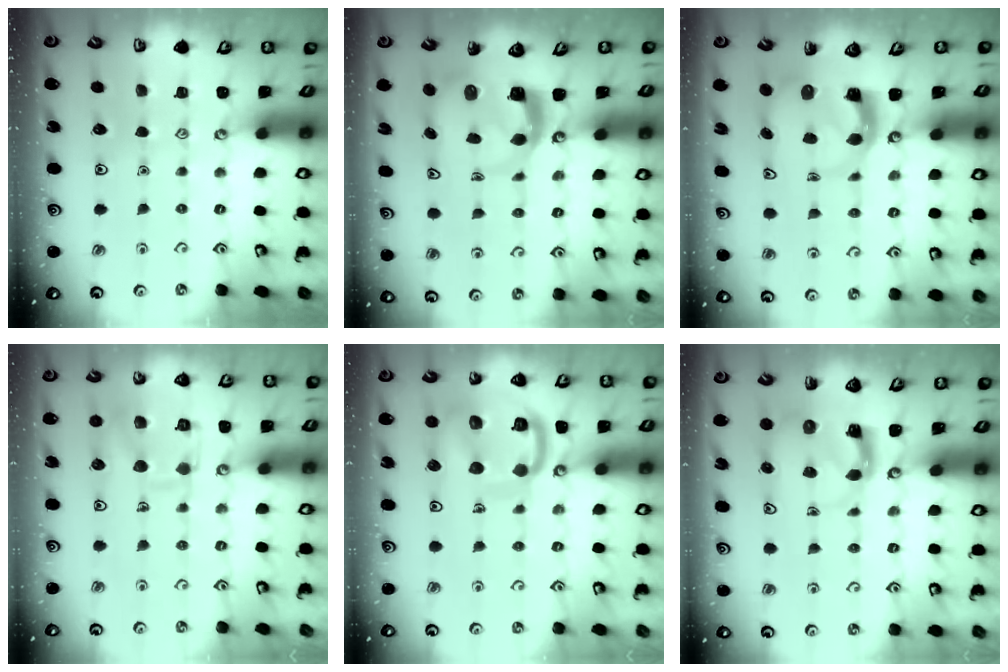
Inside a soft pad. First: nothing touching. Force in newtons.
{"total": 6.2, "press": 6.2, "slide": 0.6}
{"total": 3.9, "press": 3.9, "slide": 0.6}
{"total": 11.9, "press": 11.9, "slide": 0.9}
{"total": 14.5, "press": 14.4, "slide": 1.6}
{"total": 3.9, "press": 3.9, "slide": 0.7}